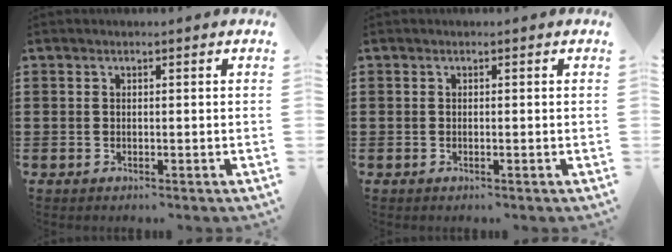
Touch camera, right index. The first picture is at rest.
{"total": 0.0}